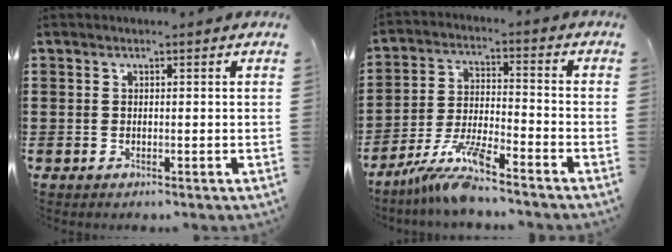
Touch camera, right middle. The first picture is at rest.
{"total": 8.3, "force": [-7.1, 0.4, 4.3], "torque": [-0.098, -0.009, -0.141]}